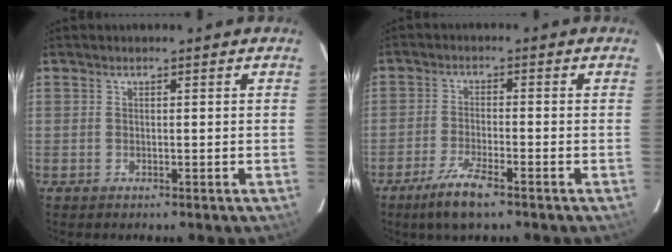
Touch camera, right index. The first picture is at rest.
{"total": 6.1, "force": [-4.1, 0.6, 4.4], "torque": [-0.093, -0.013, -0.075]}